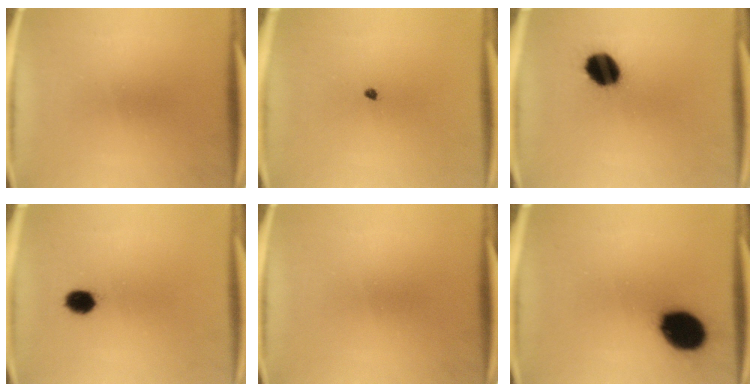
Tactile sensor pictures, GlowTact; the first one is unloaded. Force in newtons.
{"total": 0.7}
{"total": 10.2}
{"total": 4.1}
{"total": 0.0}
{"total": 14.1}